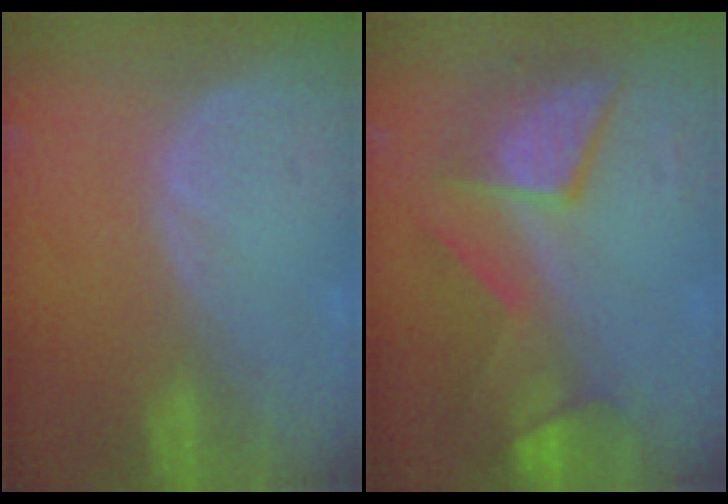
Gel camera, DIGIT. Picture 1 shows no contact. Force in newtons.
{"total": 8.3, "press": 8.3, "slide": 0.4}